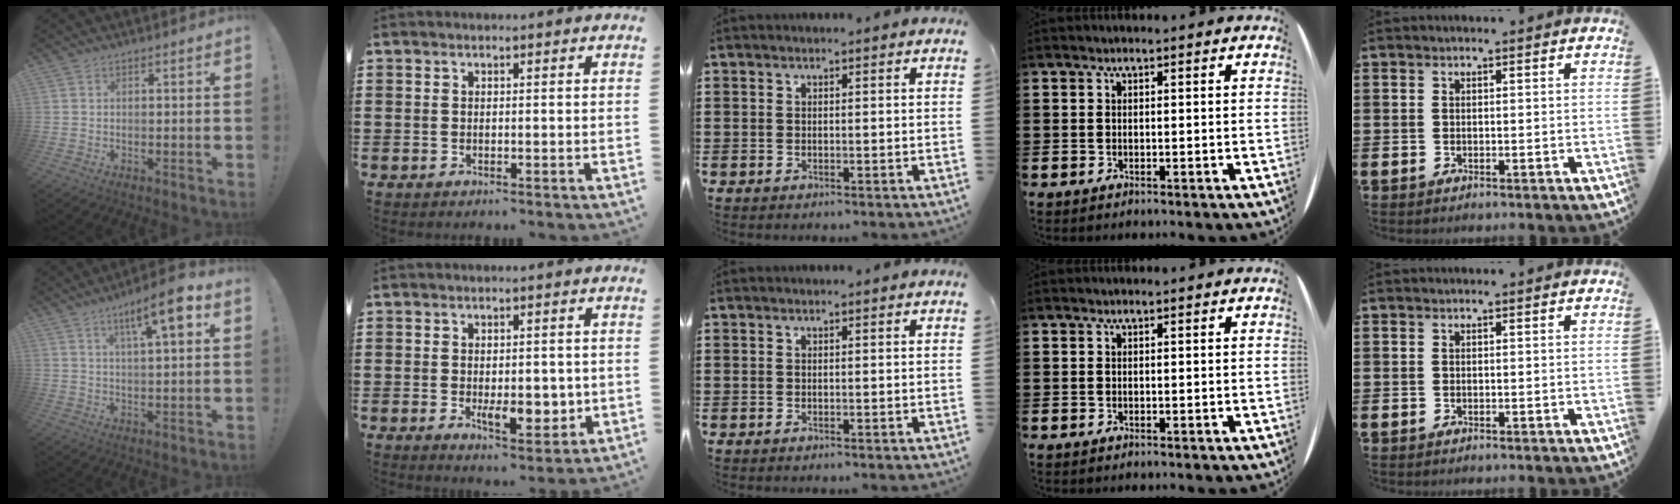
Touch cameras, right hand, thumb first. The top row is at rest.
{"thumb": {"total": 10.1, "force": [4.7, 2.1, 8.7], "torque": [-0.128, -0.021, 0.070]}, "index": {"total": 6.3, "force": [-0.9, 3.0, 5.5], "torque": [-0.078, -0.006, -0.019]}}